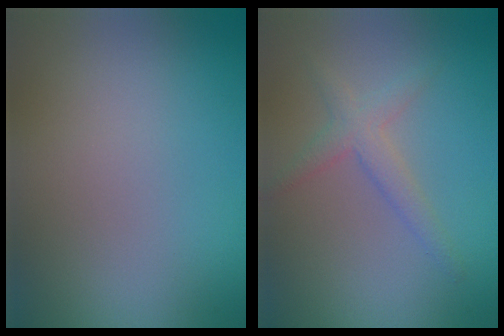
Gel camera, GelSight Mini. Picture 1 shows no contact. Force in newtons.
{"total": 2.2, "press": 2.2, "slide": 0.1}